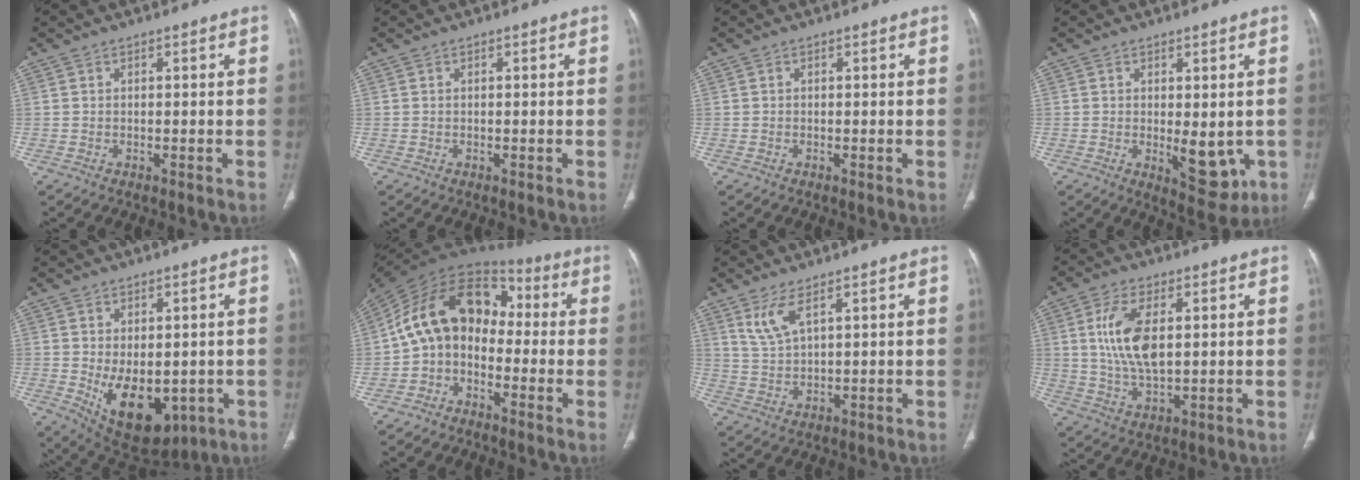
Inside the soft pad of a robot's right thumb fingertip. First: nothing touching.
{"total": 0.0}
{"total": 0.0}
{"total": 7.1, "force": [-1.0, 3.5, 6.1], "torque": [-0.059, -0.015, -0.001]}
{"total": 13.3, "force": [-2.4, 8.2, 10.2], "torque": [-0.130, -0.012, -0.007]}
{"total": 13.9, "force": [-2.0, 10.4, 9.1], "torque": [-0.135, 0.072, -0.055]}
{"total": 4.6, "force": [2.8, 1.2, 3.5], "torque": [-0.080, -0.016, 0.069]}
{"total": 10.5, "force": [2.0, 5.1, 9.0], "torque": [-0.180, -0.009, 0.042]}